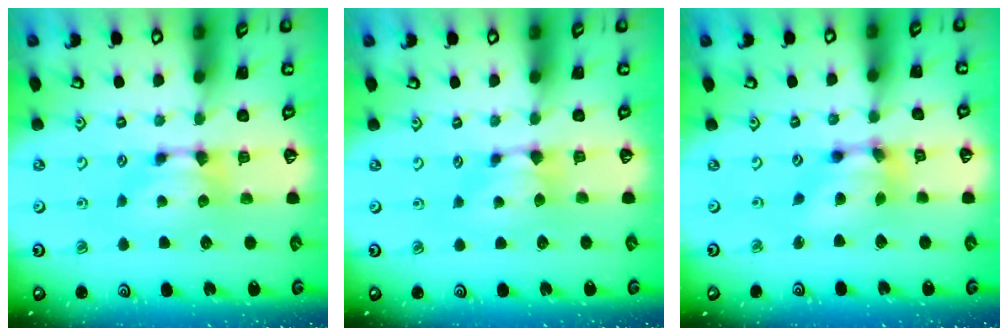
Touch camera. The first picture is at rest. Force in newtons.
{"total": 0.9, "press": 0.7, "slide": 0.6}
{"total": 6.7, "press": 6.4, "slide": 2.2}